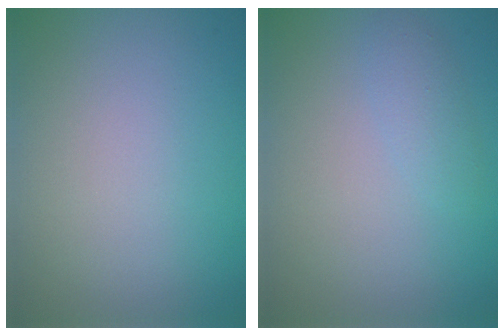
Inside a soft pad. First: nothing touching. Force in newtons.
{"total": 1.3, "press": 1.3, "slide": 0.0}